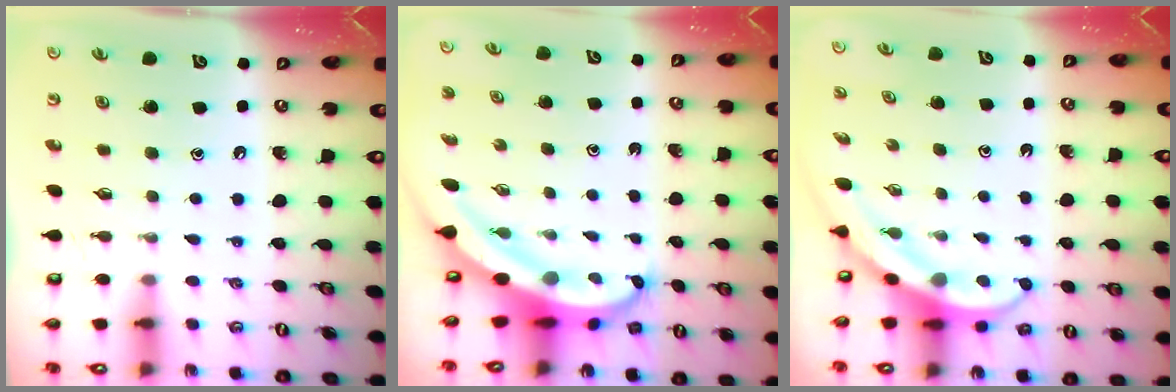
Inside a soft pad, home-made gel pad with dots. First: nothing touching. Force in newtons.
{"total": 5.8, "press": 5.7, "slide": 0.7}
{"total": 4.0, "press": 4.0, "slide": 0.4}